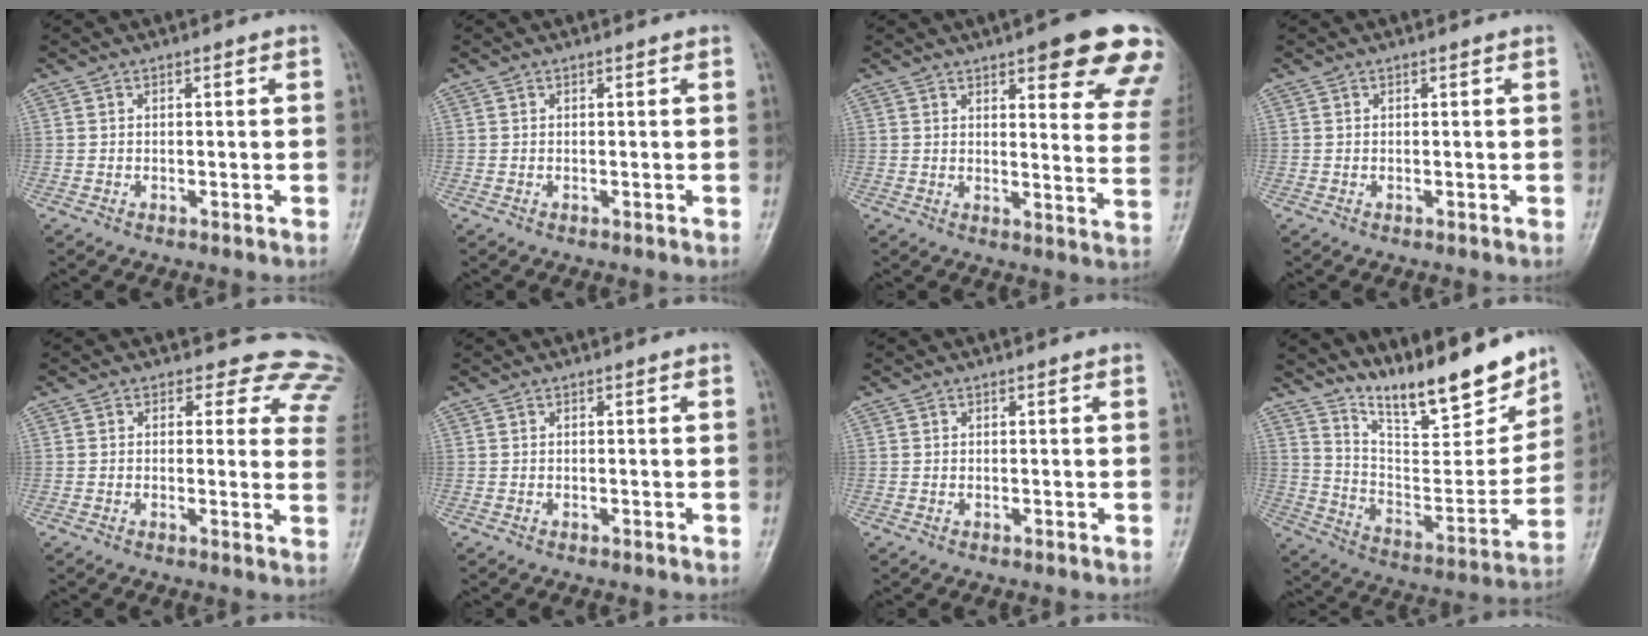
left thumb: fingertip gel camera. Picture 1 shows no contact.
{"total": 0.0}
{"total": 17.8, "force": [10.7, 4.6, 13.5], "torque": [-0.133, -0.040, 0.117]}
{"total": 0.0}
{"total": 12.9, "force": [10.4, 6.8, 3.5], "torque": [0.020, -0.057, 0.073]}
{"total": 0.0}
{"total": 0.0}
{"total": 19.7, "force": [15.7, 4.7, 10.8], "torque": [-0.128, -0.097, 0.267]}